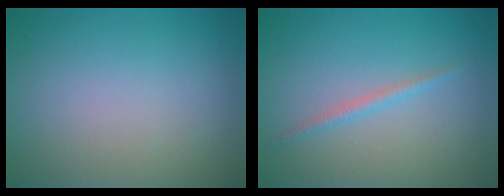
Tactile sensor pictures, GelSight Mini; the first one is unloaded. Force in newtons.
{"total": 1.0, "press": 1.0, "slide": 0.0}